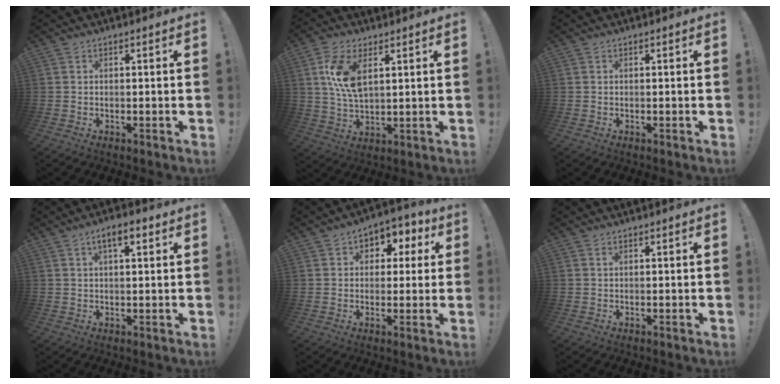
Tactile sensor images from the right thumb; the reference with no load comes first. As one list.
[{"total": 10.5, "force": [3.9, 5.4, 8.1], "torque": [-0.162, -0.009, 0.069]}, {"total": 0.0}, {"total": 4.9, "force": [2.1, 1.7, 4.1], "torque": [-0.060, 0.000, 0.030]}, {"total": 5.7, "force": [0.6, 5.2, 2.3], "torque": [-0.015, 0.000, 0.009]}, {"total": 0.0}]